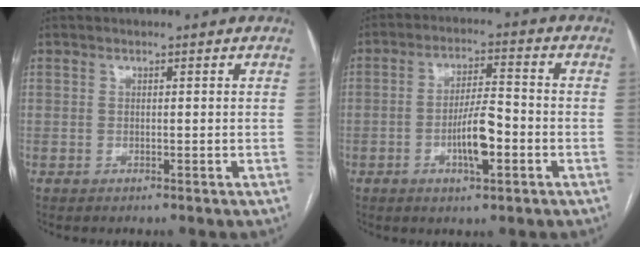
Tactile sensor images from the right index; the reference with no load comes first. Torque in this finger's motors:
{"motor_torque": [1.25, -0.40, 0.71, 0.13]}